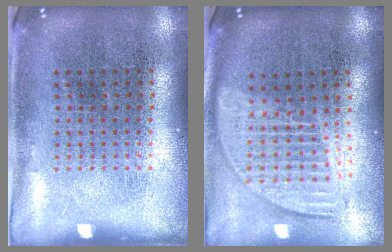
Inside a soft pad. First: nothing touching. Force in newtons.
{"total": 1.8, "press": 1.5, "slide": 0.9}